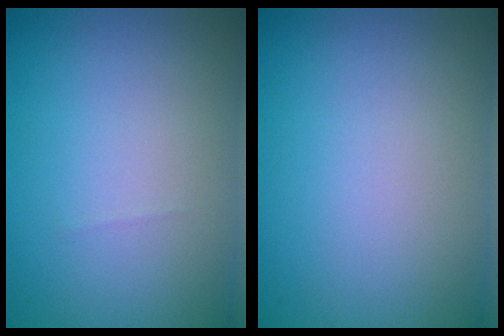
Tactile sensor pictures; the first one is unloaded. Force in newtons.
{"total": 0.0}